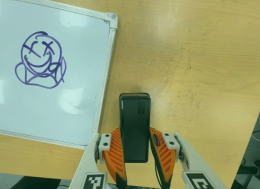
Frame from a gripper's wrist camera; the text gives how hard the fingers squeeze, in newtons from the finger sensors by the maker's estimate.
{"total": 4.3, "left": 3.1, "right": 5.6}